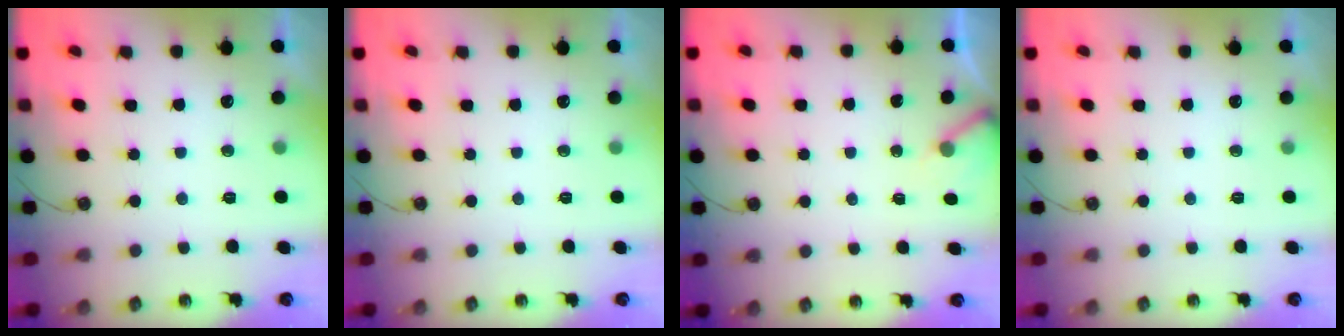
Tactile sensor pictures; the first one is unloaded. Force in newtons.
{"total": 0.0}
{"total": 2.7, "press": 2.7, "slide": 0.2}
{"total": 0.0}